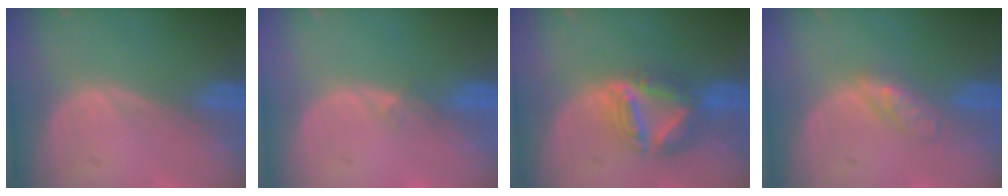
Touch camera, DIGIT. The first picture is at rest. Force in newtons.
{"total": 1.2, "press": 0.9, "slide": 0.9}
{"total": 7.7, "press": 6.7, "slide": 3.7}
{"total": 3.4, "press": 3.4, "slide": 0.2}